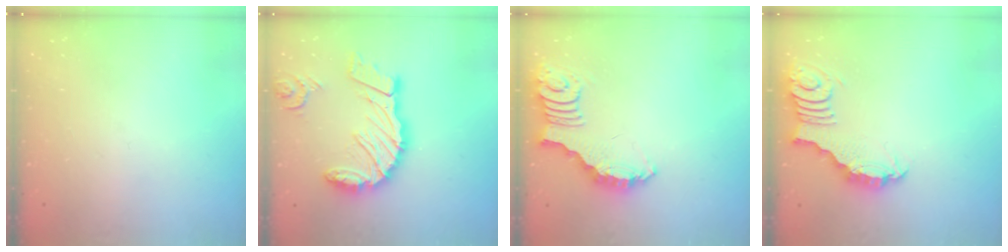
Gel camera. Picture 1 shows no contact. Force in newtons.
{"total": 21.5, "press": 21.3, "slide": 3.0}
{"total": 2.4, "press": 2.4, "slide": 0.5}
{"total": 2.4, "press": 2.4, "slide": 0.3}